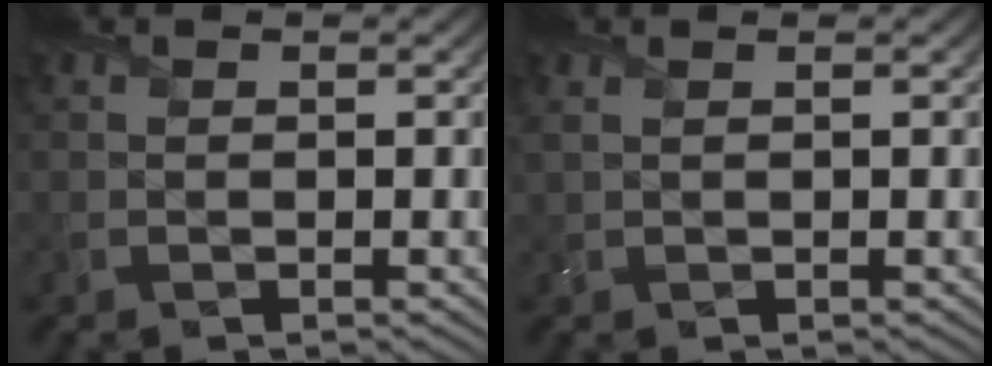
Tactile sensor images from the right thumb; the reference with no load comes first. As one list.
[{"total": 1.1, "force": [0.7, 0.5, 0.7], "torque": [-0.024, 0.002, 0.018]}]